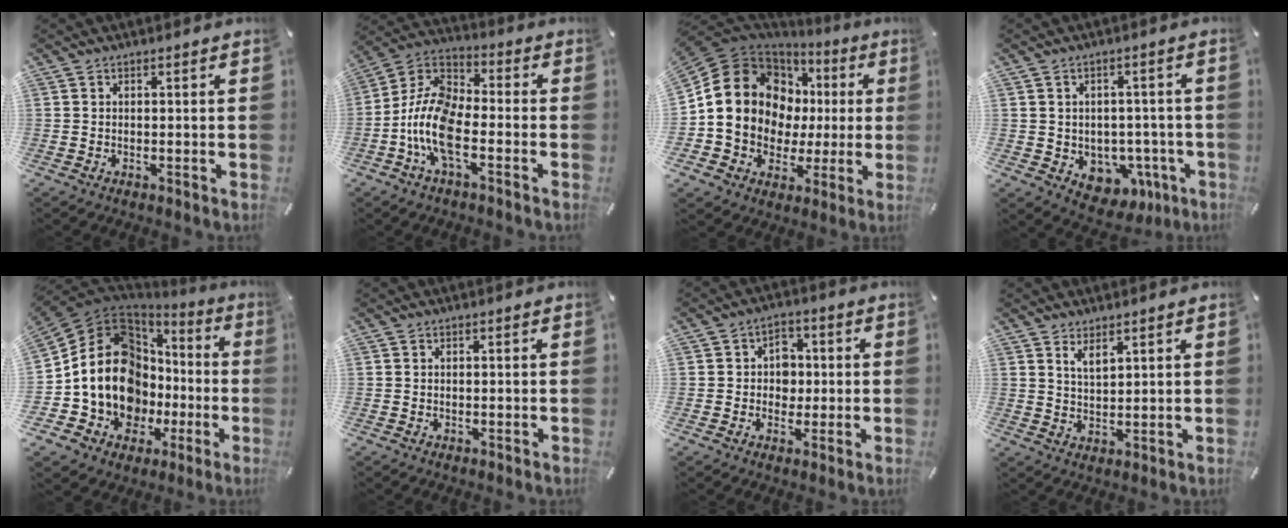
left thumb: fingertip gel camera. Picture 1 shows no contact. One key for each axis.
{"total": 12.6, "fx": -5.3, "fy": 6.1, "fz": 9.6, "tx": -0.220, "ty": -0.002, "tz": -0.105}
{"total": 17.5, "fx": 3.1, "fy": 14.7, "fz": 8.9, "tx": -0.176, "ty": -0.027, "tz": 0.067}
{"total": 6.7, "fx": -1.2, "fy": 6.2, "fz": 2.3, "tx": -0.028, "ty": 0.002, "tz": -0.012}
{"total": 18.6, "fx": -0.4, "fy": 15.1, "fz": 11.0, "tx": -0.231, "ty": -0.024, "tz": 0.002}
{"total": 0.0}
{"total": 5.8, "fx": -0.2, "fy": 5.3, "fz": 2.3, "tx": -0.021, "ty": 0.004, "tz": -0.010}
{"total": 3.6, "fx": 2.9, "fy": 1.2, "fz": 1.7, "tx": -0.037, "ty": -0.013, "tz": 0.054}